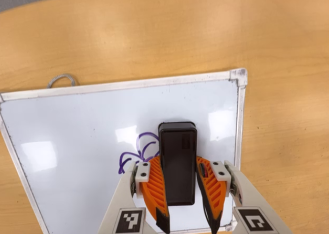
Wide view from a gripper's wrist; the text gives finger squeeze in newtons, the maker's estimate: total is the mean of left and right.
{"total": 10.8, "left": 10.6, "right": 11.1}